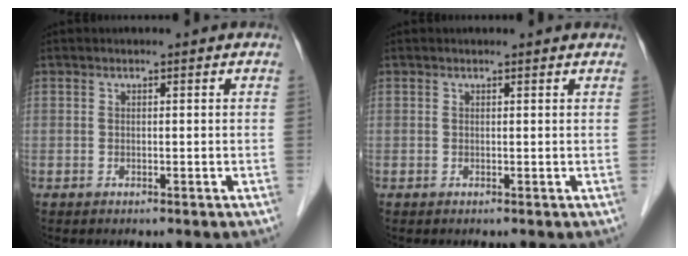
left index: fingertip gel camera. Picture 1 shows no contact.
{"total": 1.8, "force": [1.7, 0.2, 0.3], "torque": [-0.012, 0.004, 0.013]}